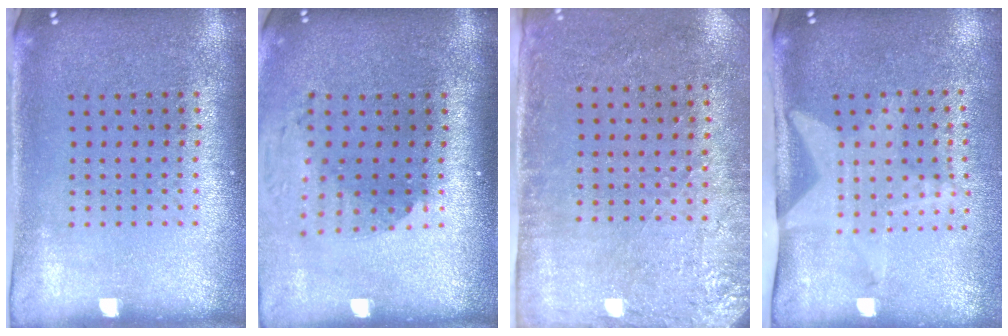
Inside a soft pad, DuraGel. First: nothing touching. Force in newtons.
{"total": 1.8, "press": 1.4, "slide": 1.1}
{"total": 2.8, "press": 2.3, "slide": 1.6}
{"total": 2.1, "press": 1.5, "slide": 1.4}